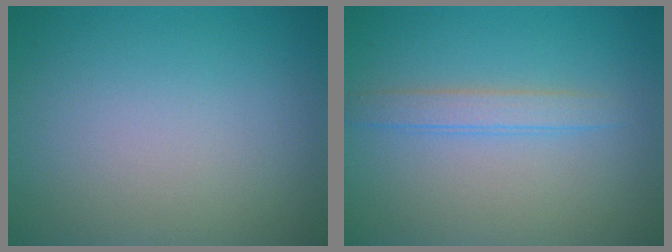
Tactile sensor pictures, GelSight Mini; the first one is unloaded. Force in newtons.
{"total": 1.9, "press": 1.9, "slide": 0.2}